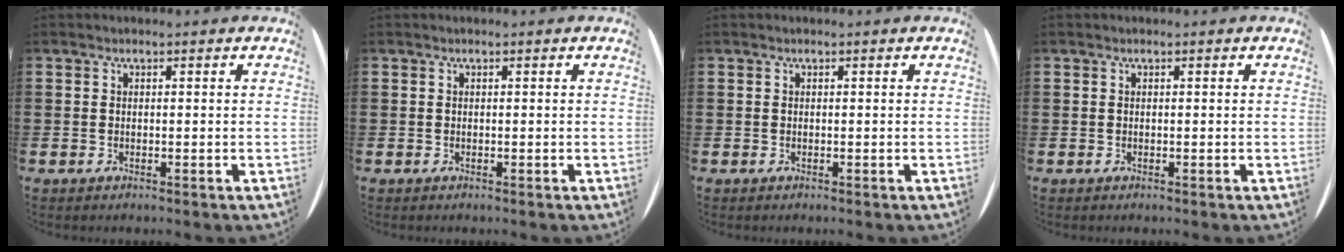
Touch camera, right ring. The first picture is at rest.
{"total": 0.0}
{"total": 0.0}
{"total": 0.0}